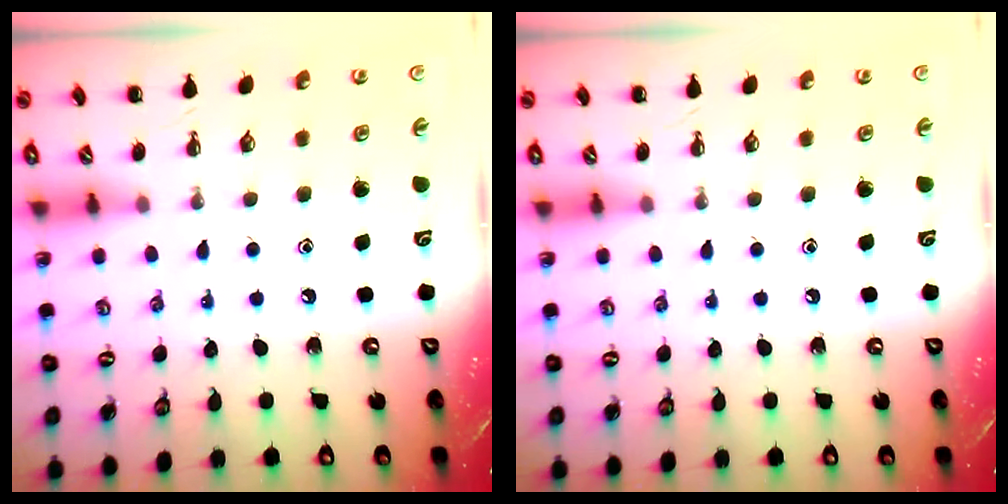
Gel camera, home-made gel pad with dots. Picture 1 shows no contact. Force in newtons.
{"total": 0.0}